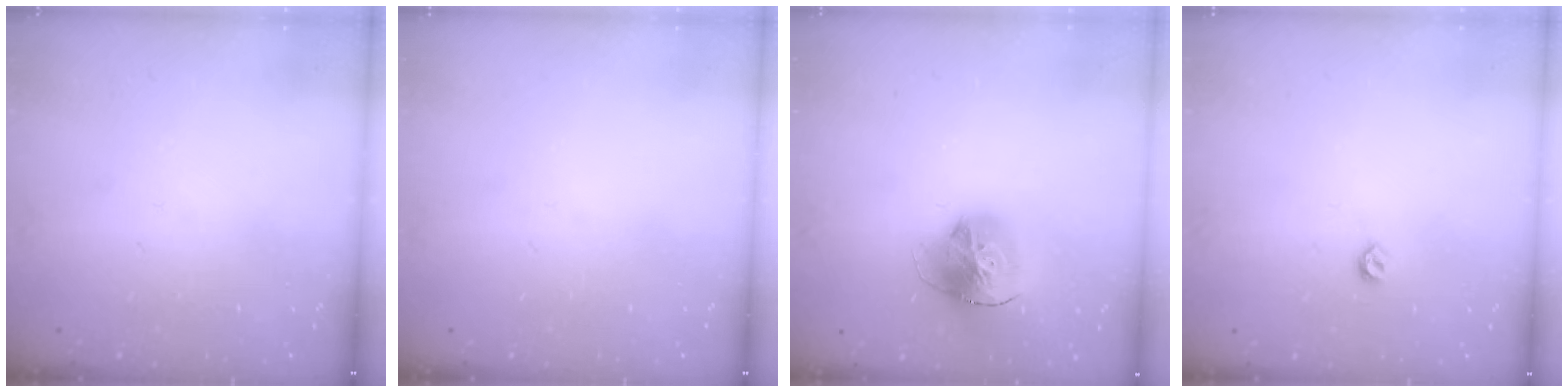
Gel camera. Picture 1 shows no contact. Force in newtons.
{"total": 0.0}
{"total": 17.3, "press": 17.2, "slide": 1.8}
{"total": 4.0, "press": 3.9, "slide": 0.8}